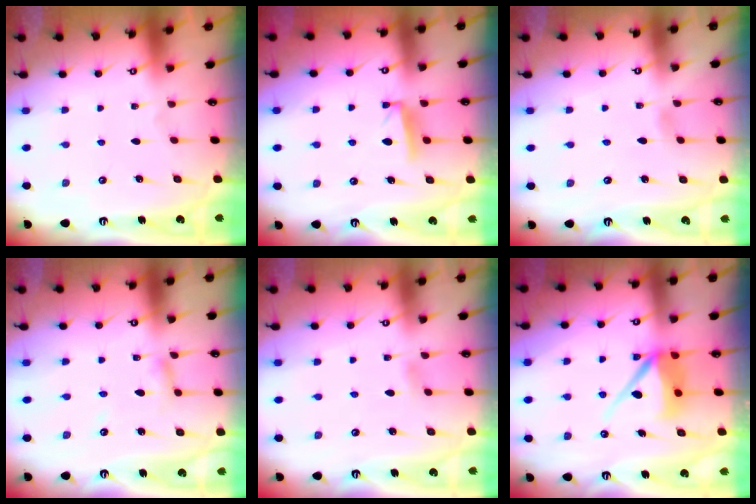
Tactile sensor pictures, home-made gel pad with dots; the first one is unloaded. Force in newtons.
{"total": 5.7, "press": 5.6, "slide": 0.8}
{"total": 4.2, "press": 4.1, "slide": 0.5}
{"total": 3.4, "press": 3.4, "slide": 0.3}
{"total": 2.8, "press": 2.8, "slide": 0.3}
{"total": 9.5, "press": 9.5, "slide": 0.6}